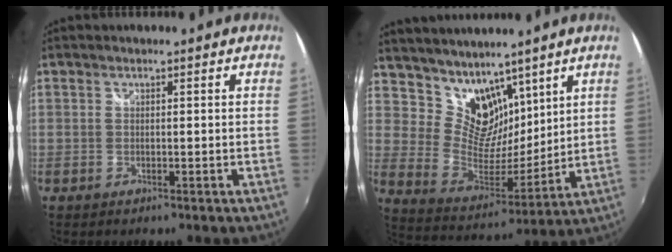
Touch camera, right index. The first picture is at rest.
{"total": 12.5, "force": [9.1, 7.4, 4.1], "torque": [-0.074, -0.002, 0.183]}